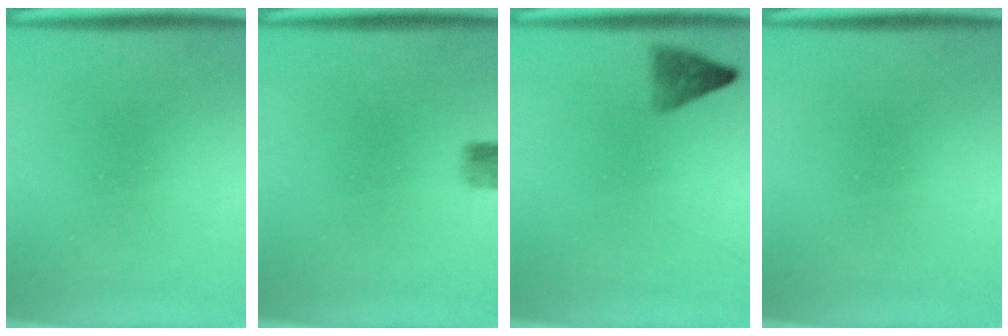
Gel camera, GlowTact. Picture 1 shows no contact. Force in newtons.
{"total": 2.2}
{"total": 2.0}
{"total": 0.0}